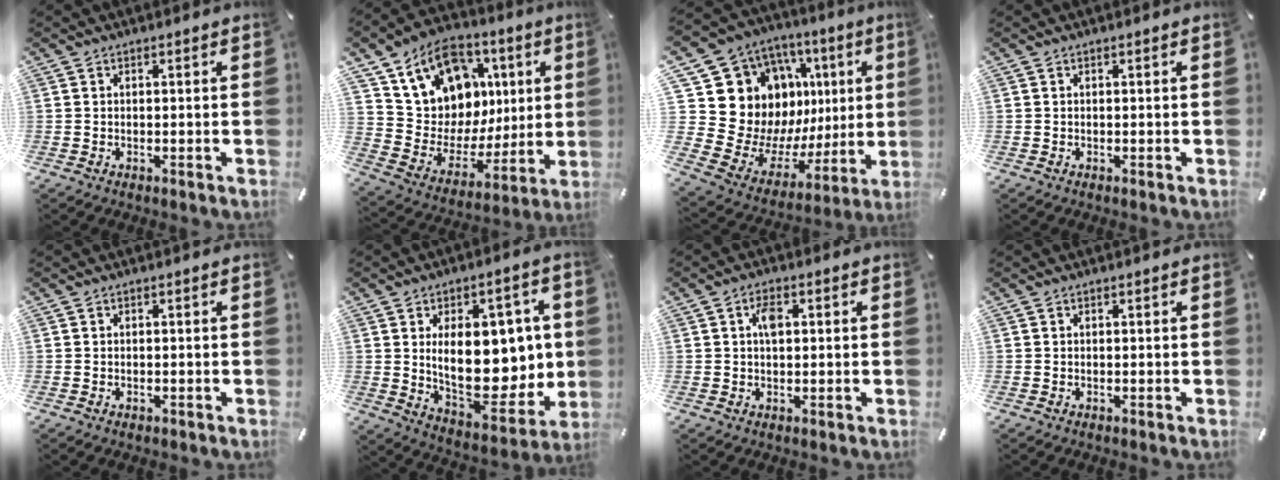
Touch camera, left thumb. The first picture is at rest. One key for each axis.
{"total": 14.2, "fx": 7.5, "fy": 11.3, "fz": 4.0, "tx": -0.070, "ty": -0.061, "tz": 0.149}
{"total": 18.6, "fx": 5.9, "fy": 15.5, "fz": 8.3, "tx": -0.092, "ty": -0.094, "tz": 0.151}
{"total": 0.0}
{"total": 0.6, "fx": -0.2, "fy": 0.5, "fz": 0.2, "tx": -0.002, "ty": 0.003, "tz": -0.006}
{"total": 20.5, "fx": 2.6, "fy": 11.8, "fz": 16.6, "tx": -0.254, "ty": -0.029, "tz": 0.049}
{"total": 3.5, "fx": 0.7, "fy": 1.9, "fz": 2.9, "tx": -0.052, "ty": 0.005, "tz": 0.008}
{"total": 0.0}